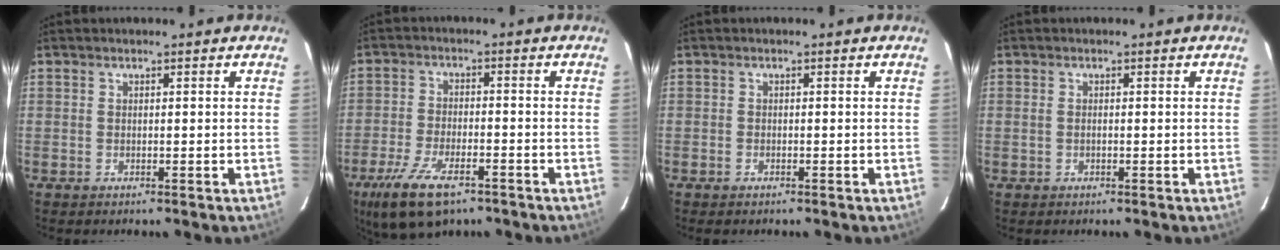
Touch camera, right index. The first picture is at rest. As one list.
[{"total": 12.3, "force": [-7.9, 4.8, 8.1], "torque": [-0.185, -0.026, -0.142]}, {"total": 0.8, "force": [-0.7, 0.4, 0.3], "torque": [-0.008, -0.001, -0.015]}, {"total": 0.9, "force": [-0.2, 0.5, 0.7], "torque": [-0.015, 0.000, -0.004]}]